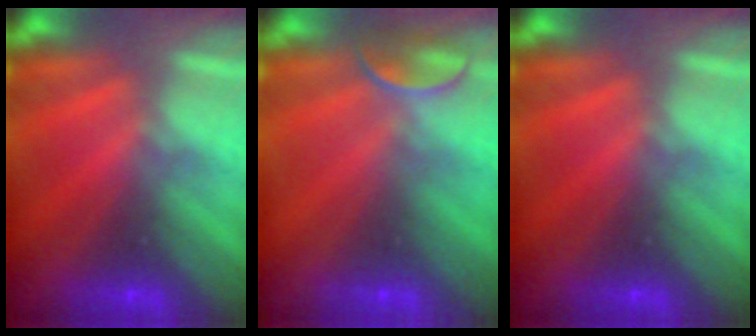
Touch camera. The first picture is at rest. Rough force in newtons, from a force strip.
{"total": 2.4}
{"total": 0.0}